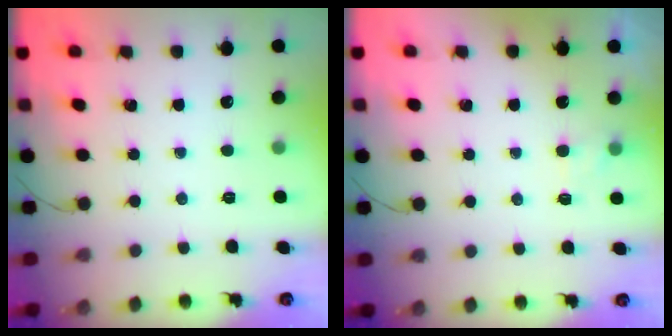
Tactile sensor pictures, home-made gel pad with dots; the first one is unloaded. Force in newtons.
{"total": 1.9, "press": 1.4, "slide": 1.2}